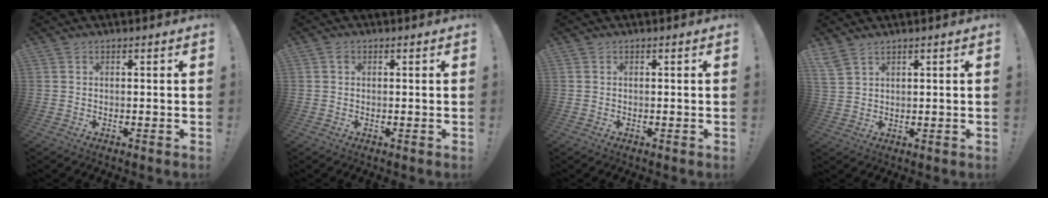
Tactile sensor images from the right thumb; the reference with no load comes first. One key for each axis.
{"total": 0.7, "fx": 0.2, "fy": 0.6, "fz": 0.3, "tx": 0.001, "ty": -0.001, "tz": 0.001}
{"total": 0.0}
{"total": 4.5, "fx": 3.6, "fy": 1.8, "fz": 2.0, "tx": -0.043, "ty": -0.012, "tz": 0.070}